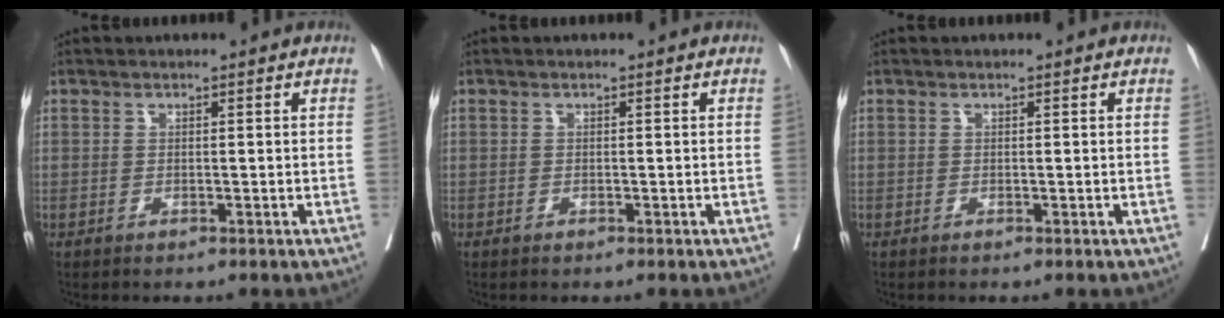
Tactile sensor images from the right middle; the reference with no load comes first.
{"total": 0.0}
{"total": 0.0}